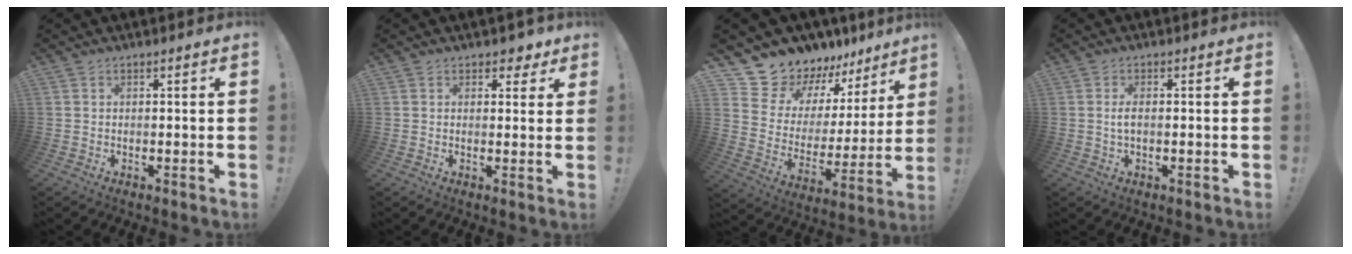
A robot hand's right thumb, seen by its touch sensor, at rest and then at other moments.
{"total": 3.8, "force": [2.5, 2.6, 1.2], "torque": [0.000, -0.018, 0.041]}
{"total": 12.6, "force": [11.7, 4.5, 0.3], "torque": [-0.012, -0.119, 0.222]}
{"total": 2.6, "force": [-0.2, 0.7, 2.5], "torque": [-0.044, -0.003, -0.007]}